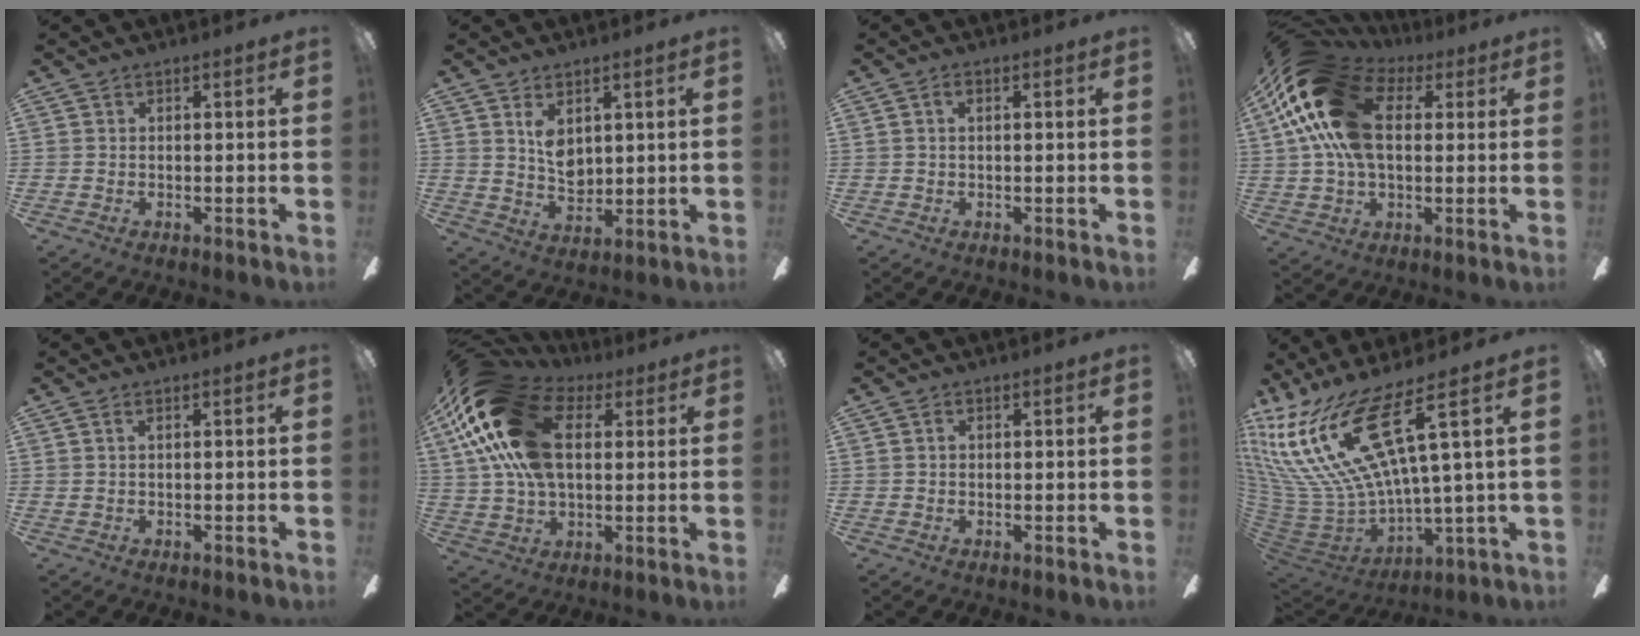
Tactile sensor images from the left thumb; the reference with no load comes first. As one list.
[{"total": 6.7, "force": [3.2, 4.4, 3.9], "torque": [-0.054, -0.015, 0.057]}, {"total": 1.8, "force": [0.4, 1.0, 1.5], "torque": [-0.022, 0.003, 0.005]}, {"total": 22.6, "force": [5.1, 14.4, 16.6], "torque": [-0.350, 0.015, 0.088]}, {"total": 1.0, "force": [0.4, 0.4, 0.8], "torque": [-0.017, 0.003, 0.006]}, {"total": 25.6, "force": [7.4, 15.8, 18.7], "torque": [-0.385, 0.000, 0.126]}, {"total": 1.3, "force": [0.4, 1.0, 0.7], "torque": [-0.007, 0.002, 0.005]}, {"total": 23.9, "force": [12.5, 7.6, 18.9], "torque": [-0.423, -0.076, 0.218]}]